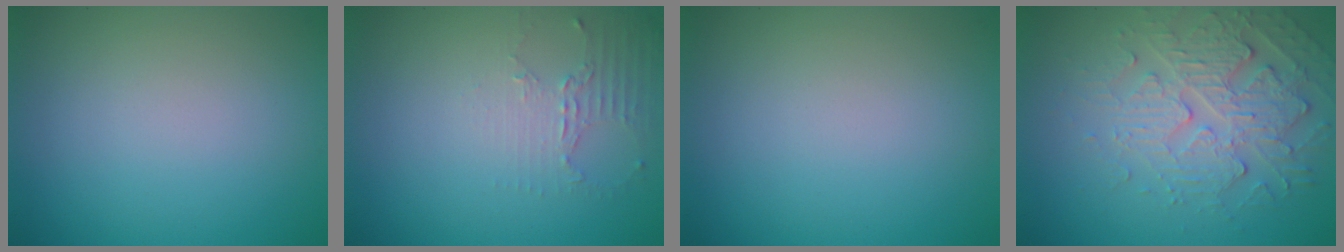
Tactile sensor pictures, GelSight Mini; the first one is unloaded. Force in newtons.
{"total": 2.2, "press": 1.6, "slide": 1.5}
{"total": 0.0}
{"total": 4.4, "press": 3.9, "slide": 2.1}